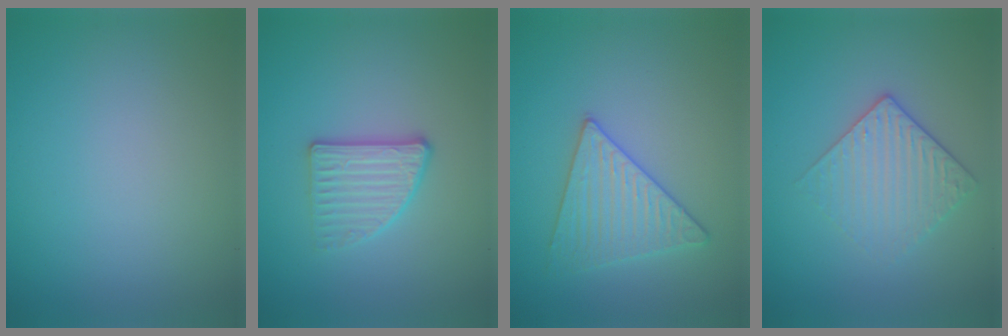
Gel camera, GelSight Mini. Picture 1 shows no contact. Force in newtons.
{"total": 2.8, "press": 2.5, "slide": 1.2}
{"total": 3.5, "press": 3.4, "slide": 0.6}
{"total": 2.9, "press": 2.6, "slide": 1.4}